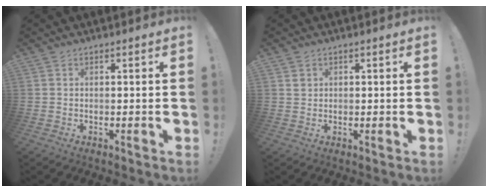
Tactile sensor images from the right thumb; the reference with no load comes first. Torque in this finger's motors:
{"motor_torque": [-0.31, 0.12, 0.15, 0.05, 0.01]}